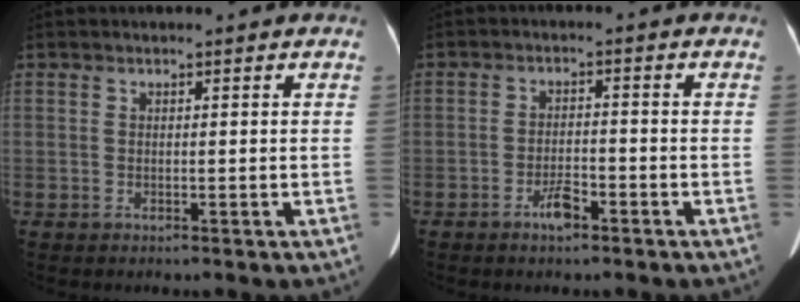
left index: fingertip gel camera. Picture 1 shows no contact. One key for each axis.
{"total": 3.0, "fx": -2.1, "fy": 0.9, "fz": 2.0, "tx": -0.037, "ty": 0.002, "tz": -0.039}